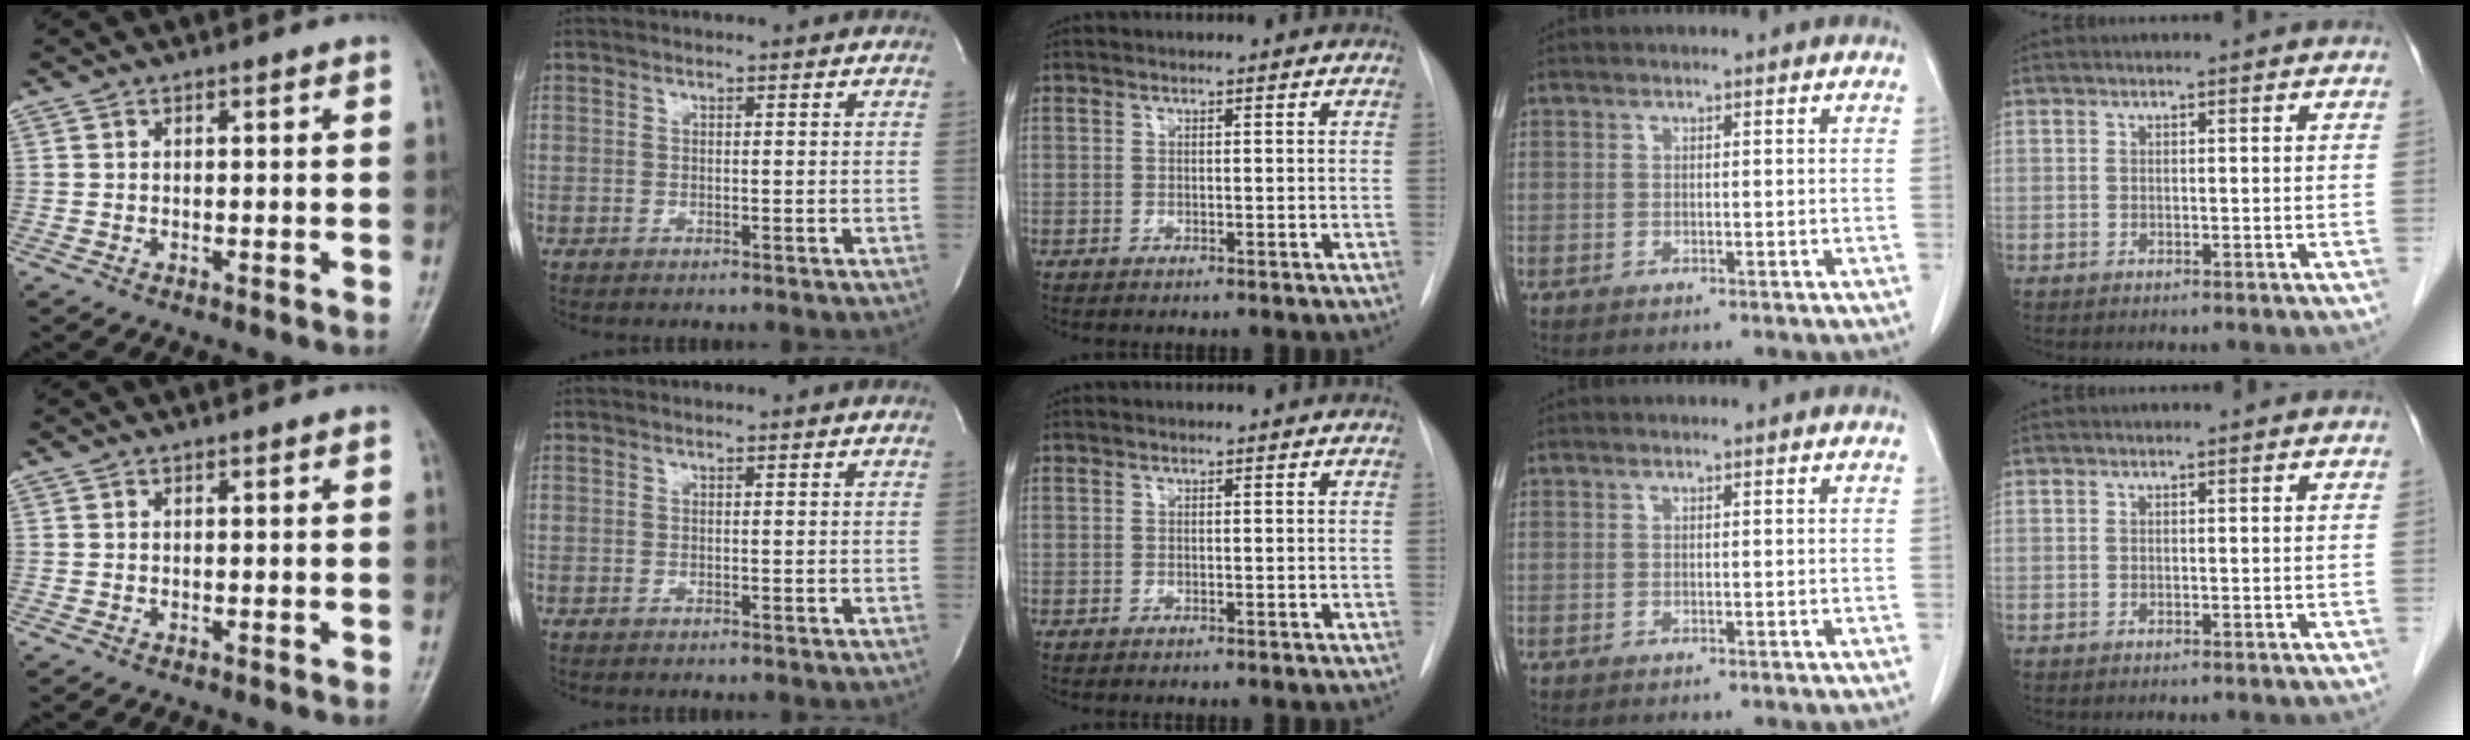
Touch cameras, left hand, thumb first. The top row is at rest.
{}